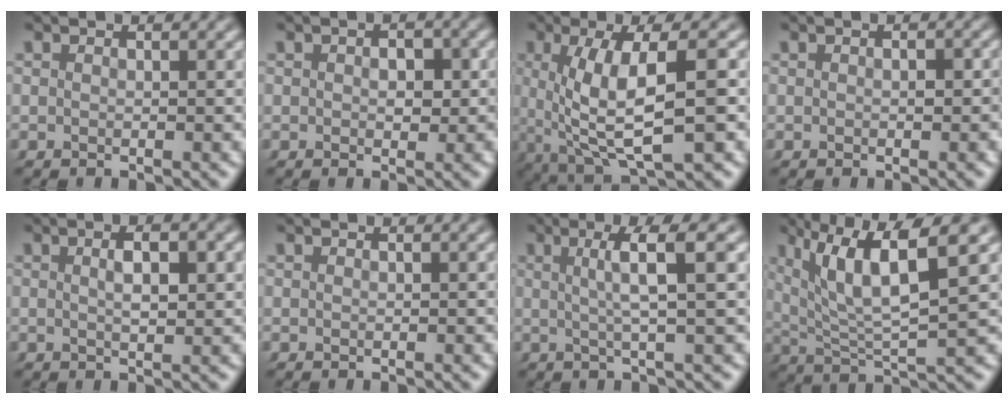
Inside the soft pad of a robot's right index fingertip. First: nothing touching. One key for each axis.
{"total": 2.1, "fx": -0.1, "fy": 1.6, "fz": 1.4, "tx": -0.015, "ty": -0.008, "tz": -0.001}
{"total": 9.7, "fx": -0.1, "fy": 4.4, "fz": 8.6, "tx": -0.147, "ty": -0.010, "tz": 0.007}
{"total": 1.2, "fx": -0.2, "fy": 0.8, "fz": 0.9, "tx": -0.011, "ty": -0.006, "tz": -0.001}
{"total": 2.8, "fx": 0.4, "fy": 0.9, "fz": 2.6, "tx": -0.033, "ty": 0.004, "tz": 0.005}
{"total": 0.0}
{"total": 4.2, "fx": 1.4, "fy": -0.6, "fz": 3.9, "tx": -0.062, "ty": 0.012, "tz": 0.019}
{"total": 8.4, "fx": 3.5, "fy": 3.7, "fz": 6.7, "tx": -0.118, "ty": 0.012, "tz": 0.053}